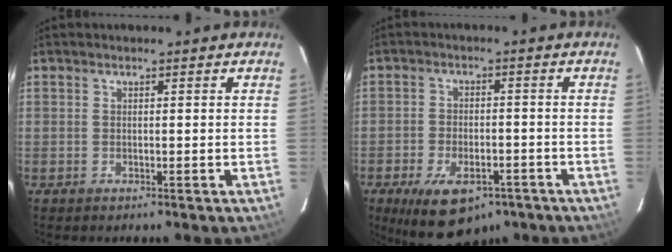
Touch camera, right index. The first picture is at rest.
{"total": 13.4, "force": [-8.3, 6.9, 8.1], "torque": [-0.170, -0.019, -0.121]}